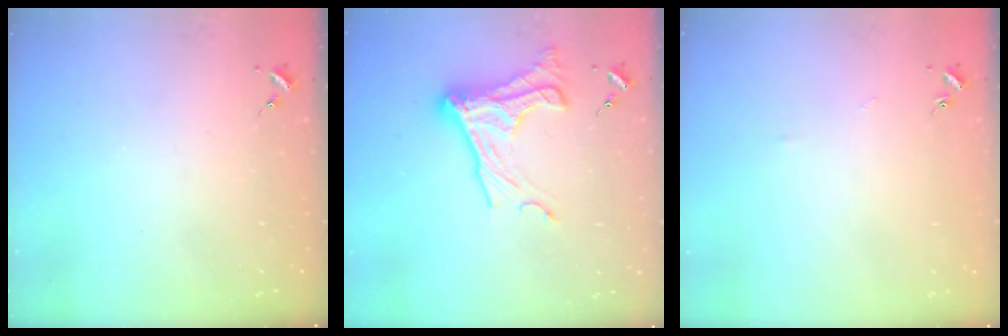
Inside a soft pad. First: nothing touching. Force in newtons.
{"total": 16.7, "press": 16.6, "slide": 1.1}
{"total": 2.5, "press": 2.5, "slide": 0.4}